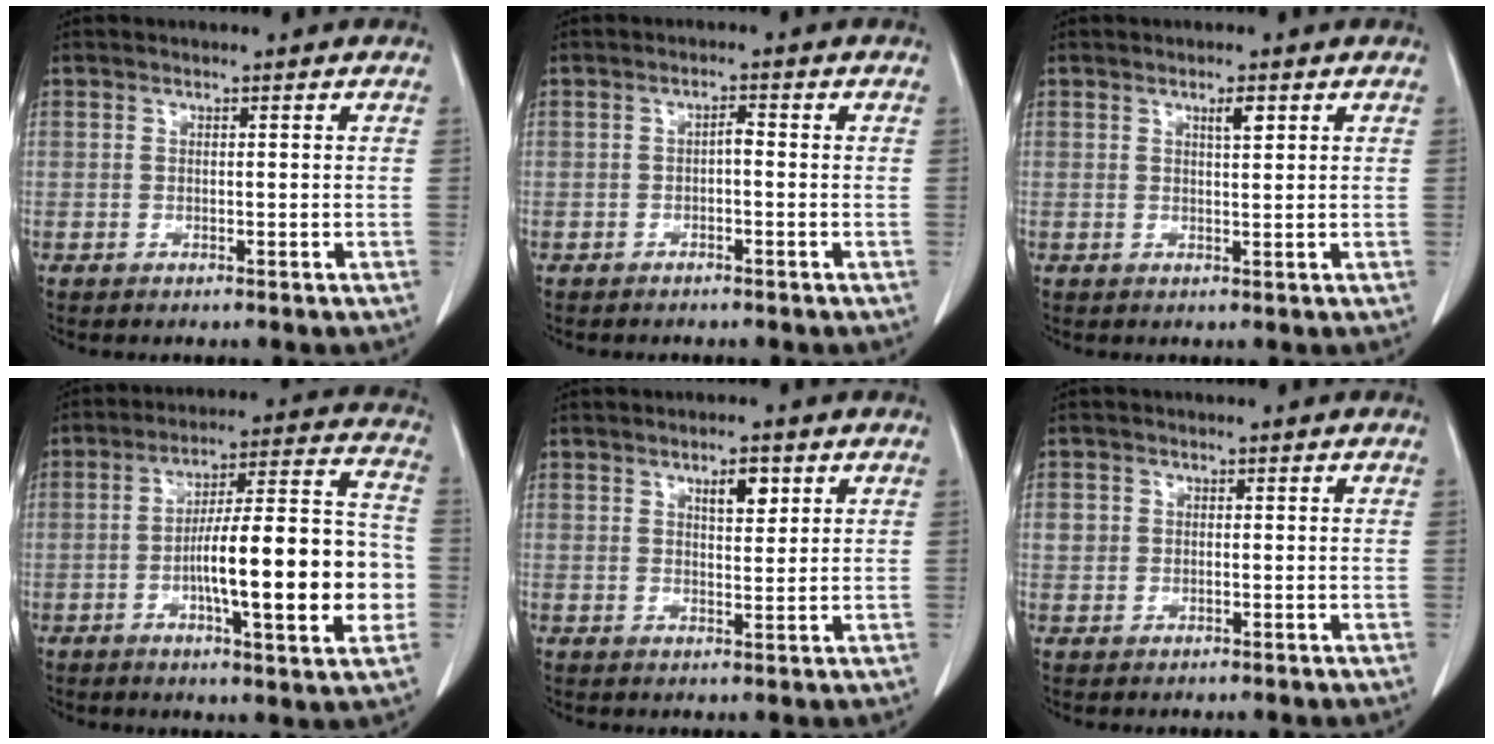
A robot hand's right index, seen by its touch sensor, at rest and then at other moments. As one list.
[{"total": 1.5, "force": [-0.4, 0.4, 1.4], "torque": [-0.023, 0.004, -0.009]}, {"total": 1.9, "force": [0.9, 0.3, 1.7], "torque": [-0.031, -0.001, 0.016]}, {"total": 18.7, "force": [-3.7, 3.1, 18.1], "torque": [-0.270, 0.022, -0.051]}, {"total": 3.6, "force": [1.8, 1.2, 2.9], "torque": [-0.048, -0.001, 0.030]}, {"total": 2.1, "force": [0.1, 1.9, 0.7], "torque": [-0.013, 0.012, 0.008]}]